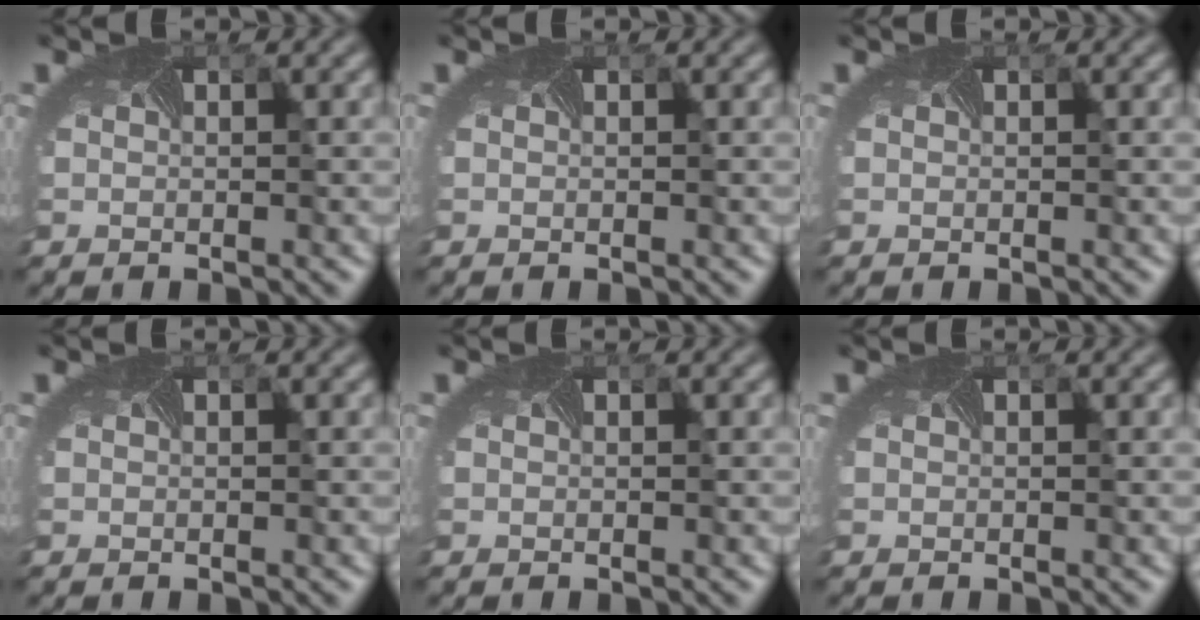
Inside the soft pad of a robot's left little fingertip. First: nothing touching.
{"total": 0.0}
{"total": 0.0}
{"total": 0.0}
{"total": 0.0}
{"total": 0.0}